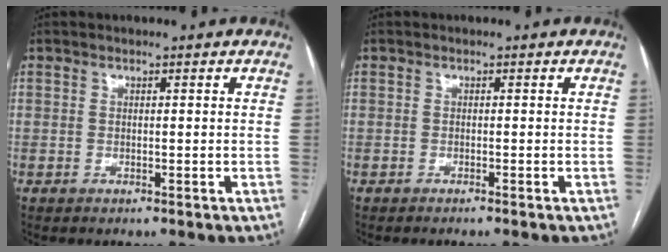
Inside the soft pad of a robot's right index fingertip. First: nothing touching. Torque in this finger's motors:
{"motor_torque": [0.04, 0.08, -0.03, 0.01]}